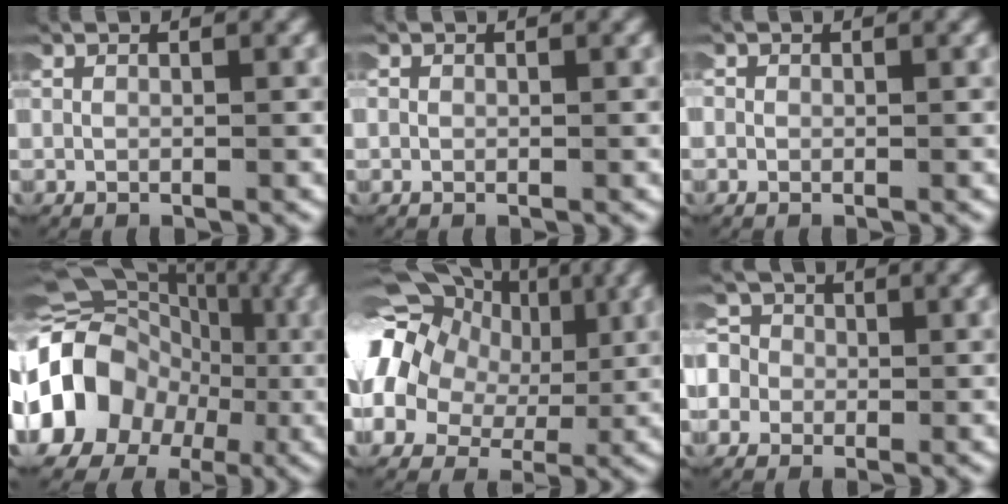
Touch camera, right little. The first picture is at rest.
{"total": 0.9, "force": [0.0, 0.9, 0.1], "torque": [-0.005, 0.001, -0.005]}
{"total": 1.3, "force": [0.0, 1.3, 0.2], "torque": [-0.009, 0.002, -0.007]}
{"total": 14.5, "force": [-0.5, 12.1, 8.0], "torque": [-0.185, -0.023, -0.008]}
{"total": 13.5, "force": [2.4, 11.2, 7.1], "torque": [-0.169, -0.003, 0.028]}
{"total": 7.4, "force": [0.1, 6.8, 2.8], "torque": [-0.087, -0.008, -0.013]}